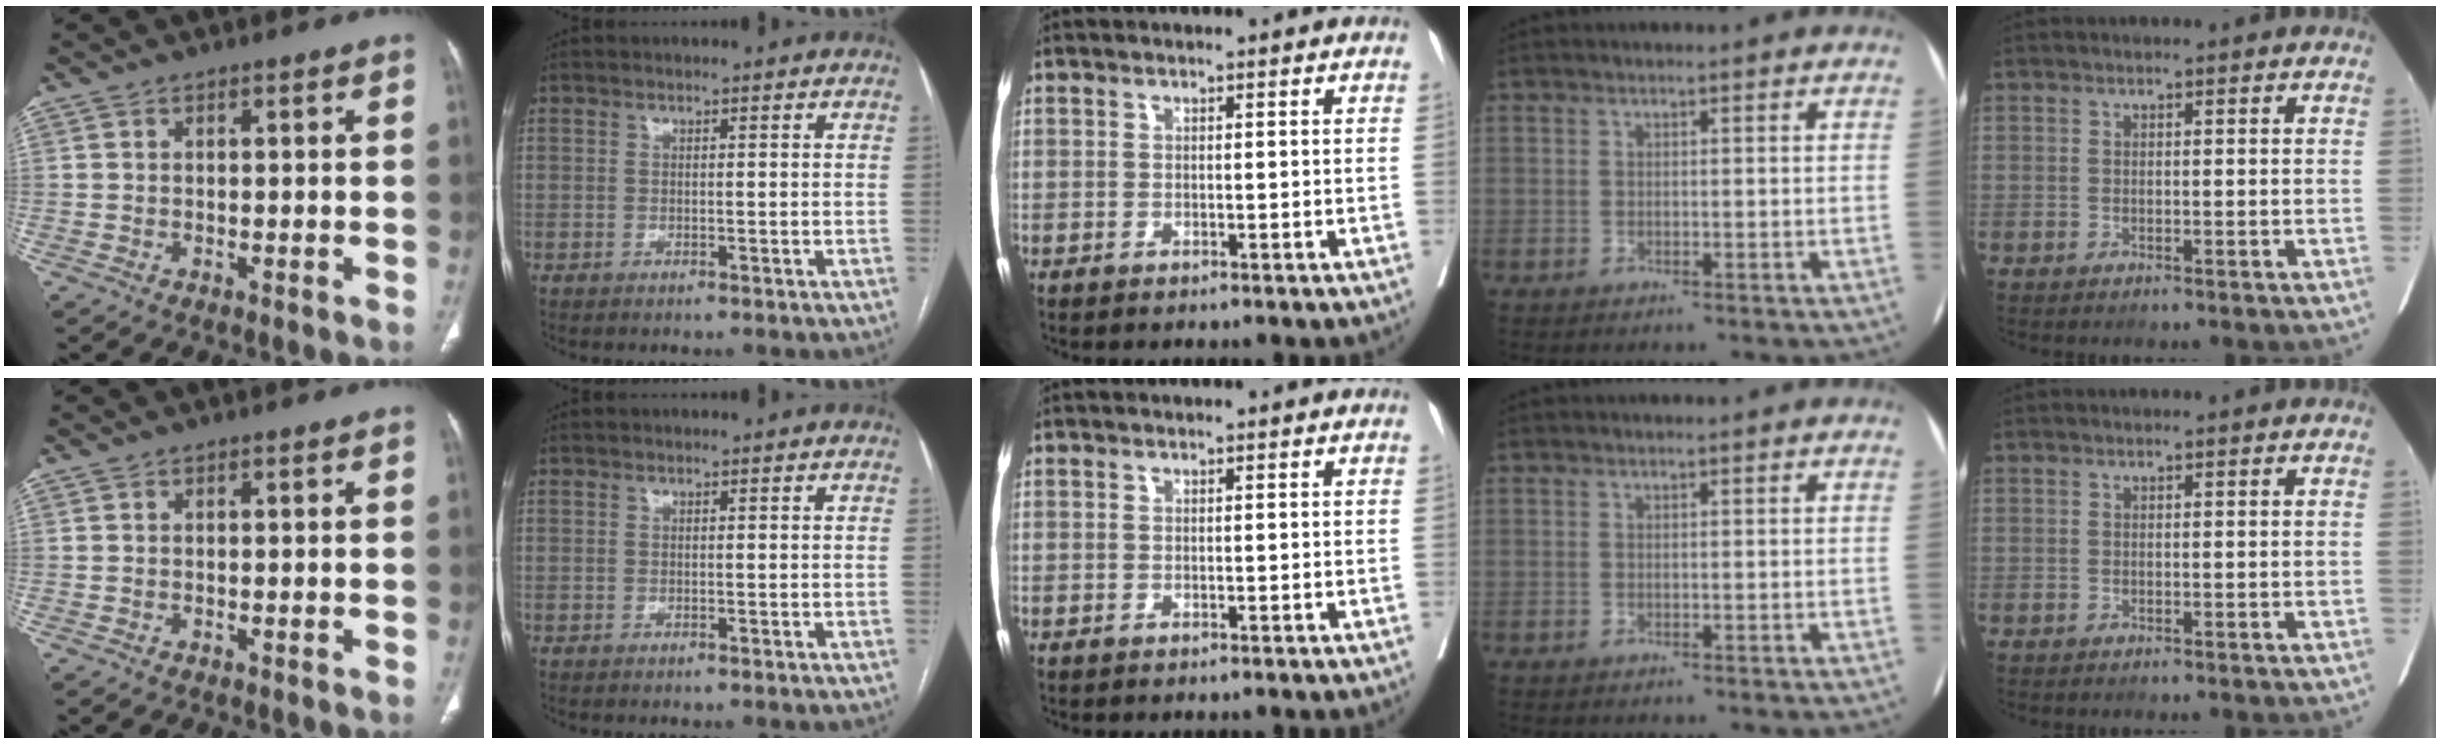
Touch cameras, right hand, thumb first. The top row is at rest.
{}